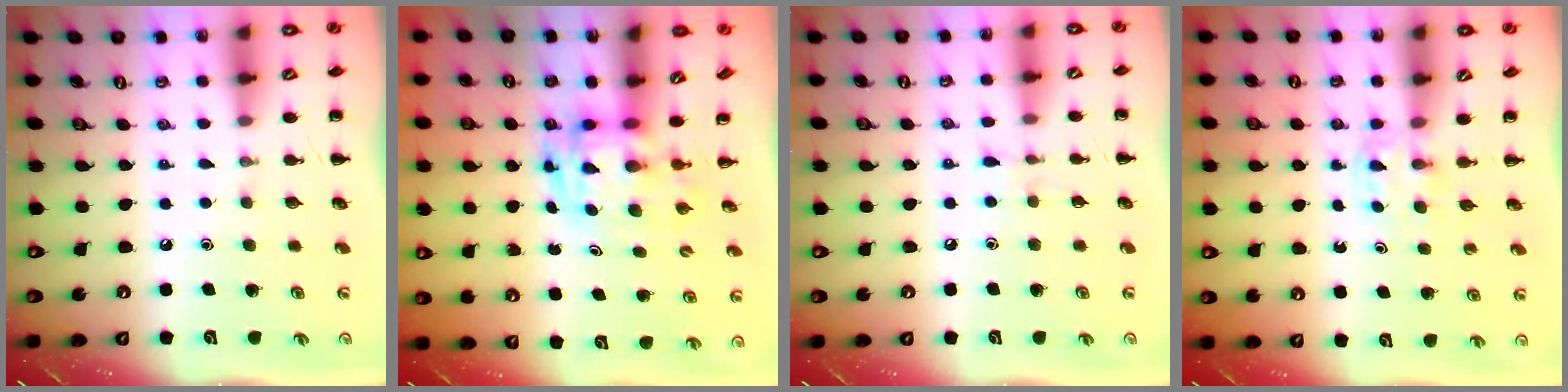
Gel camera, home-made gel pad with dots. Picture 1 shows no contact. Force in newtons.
{"total": 2.9, "press": 2.9, "slide": 0.6}
{"total": 4.9, "press": 4.6, "slide": 1.7}
{"total": 2.7, "press": 2.5, "slide": 1.0}